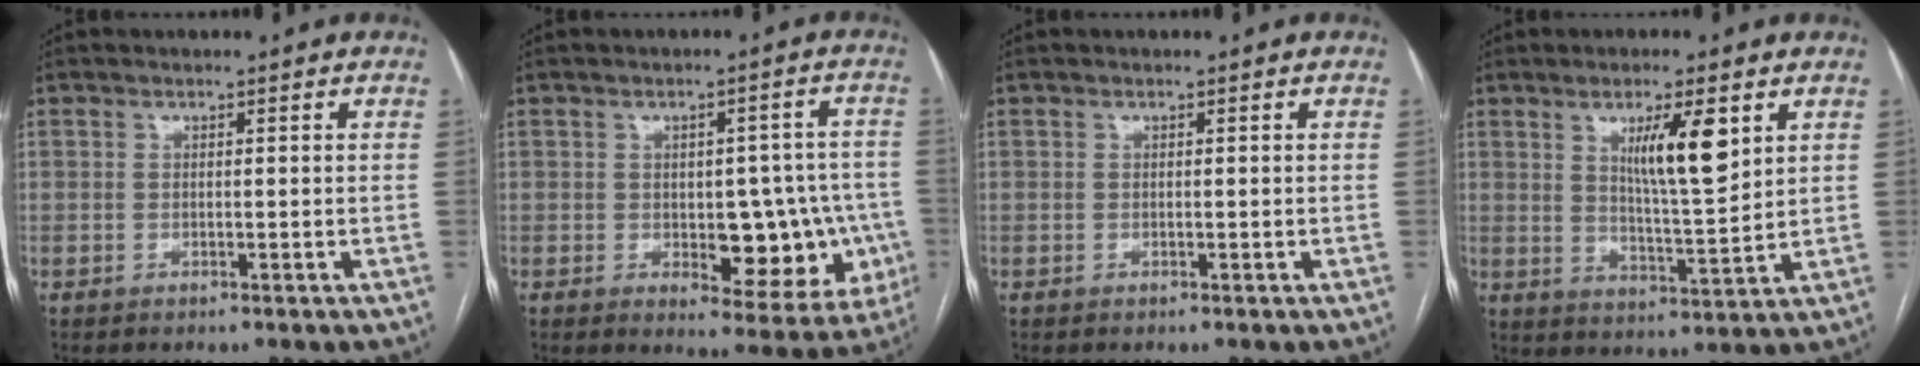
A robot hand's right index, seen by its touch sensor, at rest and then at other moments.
{"total": 11.8, "force": [-2.4, 5.7, 10.0], "torque": [-0.101, 0.020, -0.015]}
{"total": 0.0}
{"total": 8.8, "force": [3.7, 1.1, 7.9], "torque": [-0.134, -0.010, 0.066]}